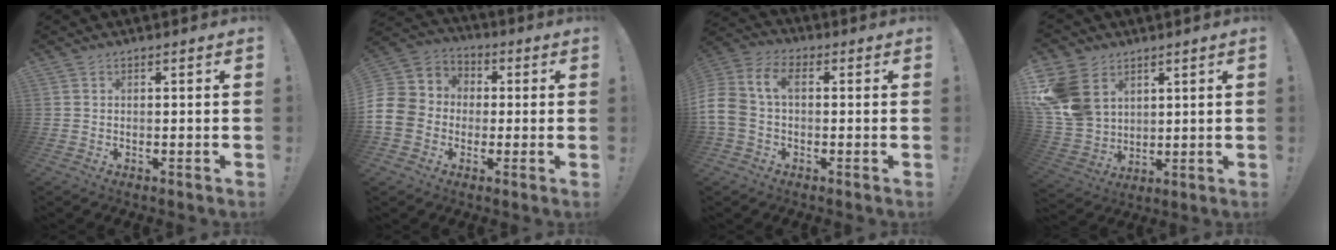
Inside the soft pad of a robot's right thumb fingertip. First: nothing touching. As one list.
[{"total": 12.3, "force": [-2.3, 11.0, 5.1], "torque": [-0.094, 0.020, -0.040]}, {"total": 10.8, "force": [0.5, 7.1, 8.1], "torque": [-0.175, 0.007, 0.015]}, {"total": 15.5, "force": [5.4, 12.1, 8.1], "torque": [-0.158, -0.023, 0.114]}]